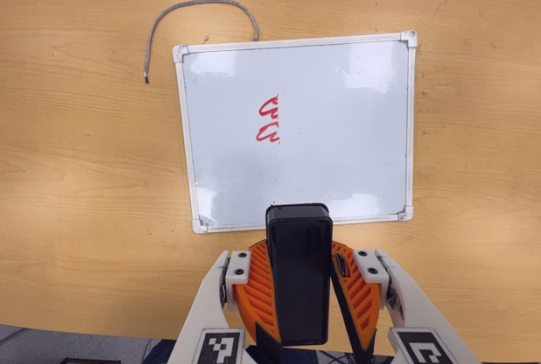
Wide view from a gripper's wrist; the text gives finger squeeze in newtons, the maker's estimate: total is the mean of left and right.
{"total": 9.0, "left": 9.2, "right": 8.9}